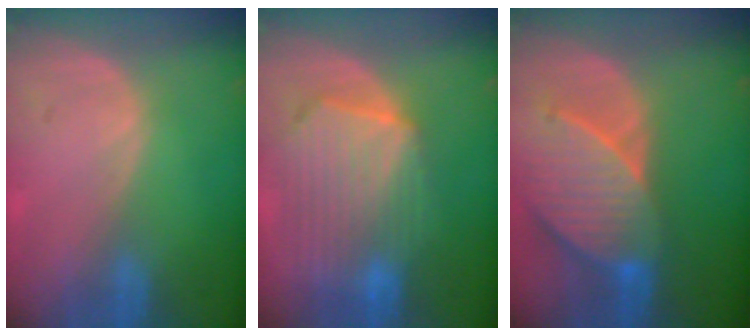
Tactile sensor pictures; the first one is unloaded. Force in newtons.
{"total": 10.7, "press": 9.4, "slide": 5.2}
{"total": 9.3, "press": 8.6, "slide": 3.6}